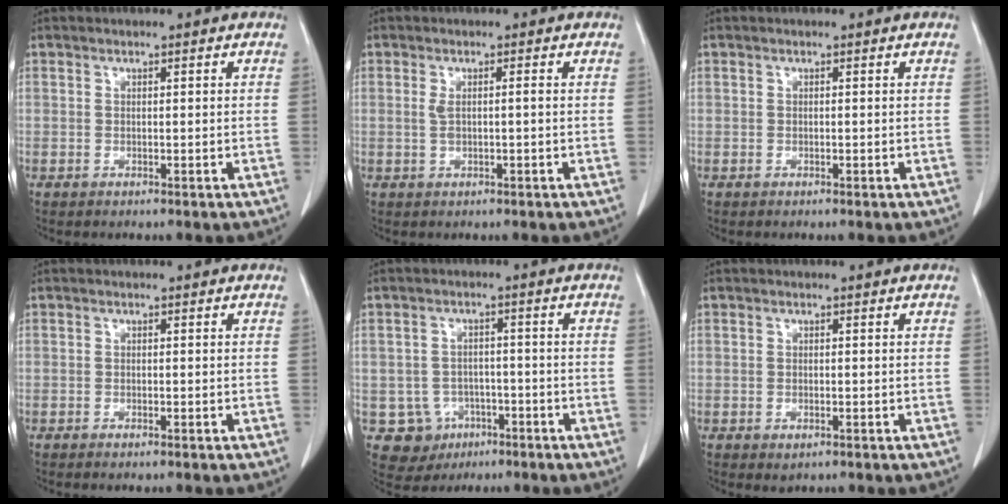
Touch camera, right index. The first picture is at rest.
{"total": 1.7, "force": [0.1, 0.4, 1.7], "torque": [-0.039, 0.007, 0.005]}
{"total": 0.0}
{"total": 0.7, "force": [-0.6, 0.1, 0.5], "torque": [-0.015, -0.003, -0.005]}
{"total": 6.3, "force": [-2.4, 5.8, 0.7], "torque": [-0.016, 0.010, -0.027]}
{"total": 1.2, "force": [-0.6, 0.7, 0.8], "torque": [-0.016, -0.002, -0.002]}